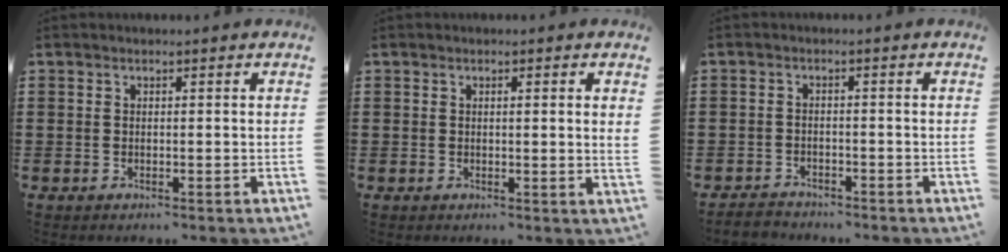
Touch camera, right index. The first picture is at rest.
{"total": 1.0, "force": [0.2, -0.2, 1.0], "torque": [-0.018, -0.002, 0.001]}
{"total": 2.0, "force": [-2.0, 0.4, -0.1], "torque": [-0.005, 0.000, -0.044]}